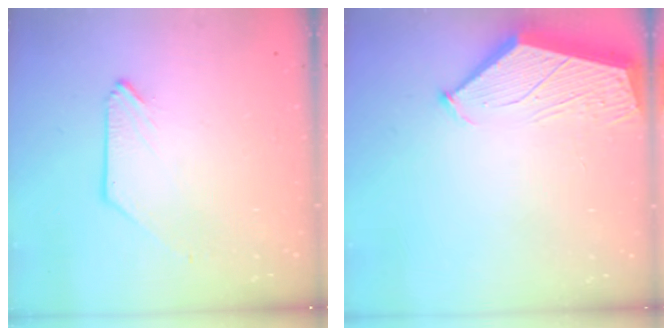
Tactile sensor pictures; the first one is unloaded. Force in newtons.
{"total": 4.7, "press": 4.7, "slide": 0.5}